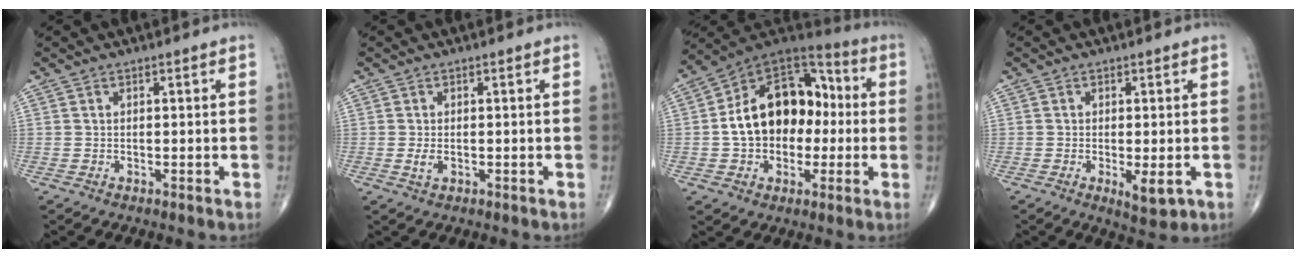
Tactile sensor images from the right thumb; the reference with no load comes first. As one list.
[{"total": 1.7, "force": [-0.3, 0.9, 1.4], "torque": [-0.030, -0.003, -0.006]}, {"total": 19.0, "force": [-0.4, 13.2, 13.7], "torque": [-0.180, 0.044, -0.012]}, {"total": 4.4, "force": [-1.2, 1.6, 3.9], "torque": [-0.057, -0.011, -0.015]}]